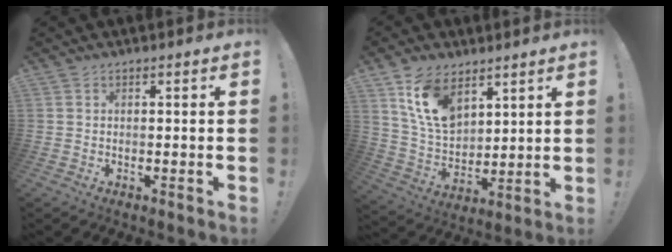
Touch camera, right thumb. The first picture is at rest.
{"total": 14.2, "force": [8.2, 8.7, 7.7], "torque": [-0.155, -0.035, 0.160]}